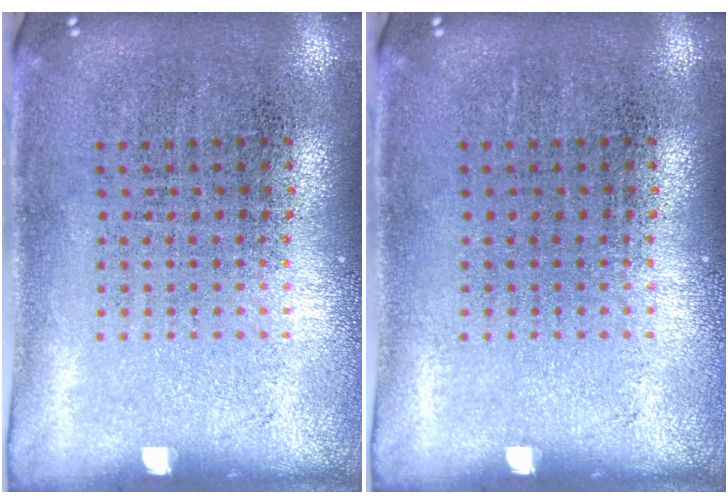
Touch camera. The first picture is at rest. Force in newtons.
{"total": 0.0}